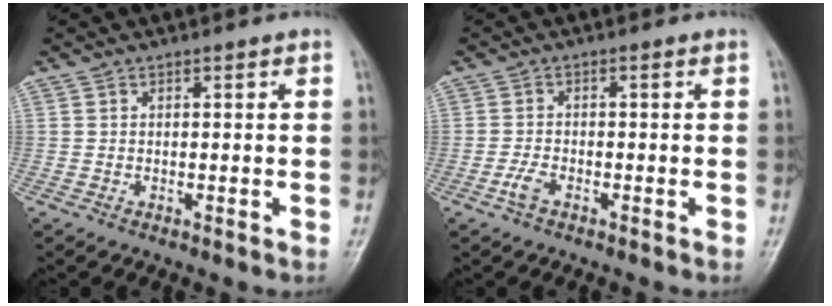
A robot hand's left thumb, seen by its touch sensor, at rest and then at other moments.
{"total": 2.2, "force": [-1.3, 0.9, 1.6], "torque": [-0.039, 0.006, -0.030]}